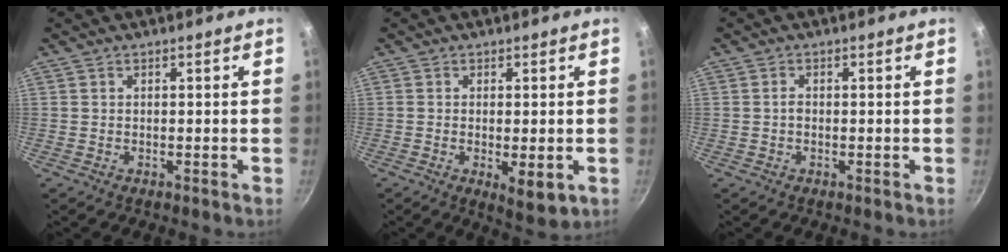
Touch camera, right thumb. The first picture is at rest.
{"total": 5.7, "force": [-1.3, 1.9, 5.2], "torque": [-0.081, -0.014, -0.013]}
{"total": 1.1, "force": [-0.2, 0.8, 0.7], "torque": [-0.013, 0.004, -0.003]}